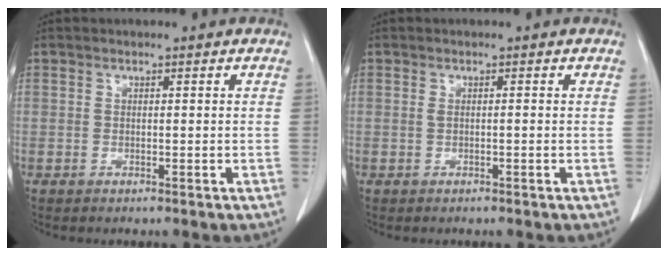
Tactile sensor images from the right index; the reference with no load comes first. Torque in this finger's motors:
{"motor_torque": [-0.02, -0.02, 0.02, 0.00]}